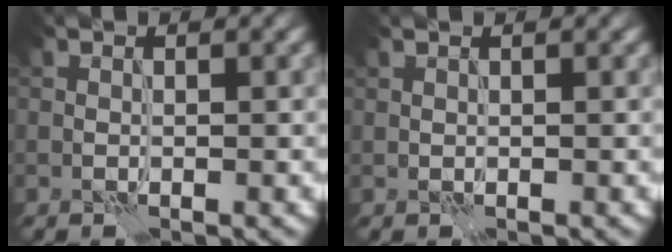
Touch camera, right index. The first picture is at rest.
{"total": 0.9, "force": [0.6, 0.3, 0.5], "torque": [-0.004, -0.003, 0.001]}